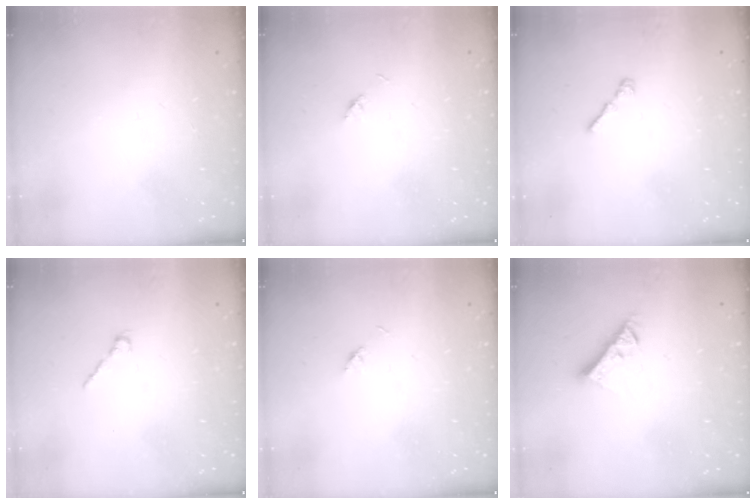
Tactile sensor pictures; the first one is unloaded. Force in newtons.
{"total": 2.1, "press": 2.1, "slide": 0.3}
{"total": 2.2, "press": 2.1, "slide": 0.6}
{"total": 2.1, "press": 2.0, "slide": 0.7}
{"total": 2.1, "press": 2.1, "slide": 0.3}
{"total": 7.7, "press": 7.7, "slide": 0.3}